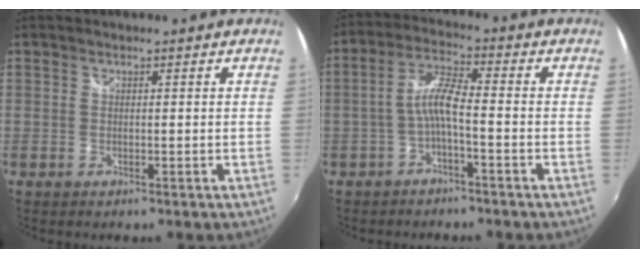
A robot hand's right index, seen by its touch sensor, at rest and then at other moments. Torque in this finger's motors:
{"motor_torque": [0.68, -0.45, 0.41, 0.11]}